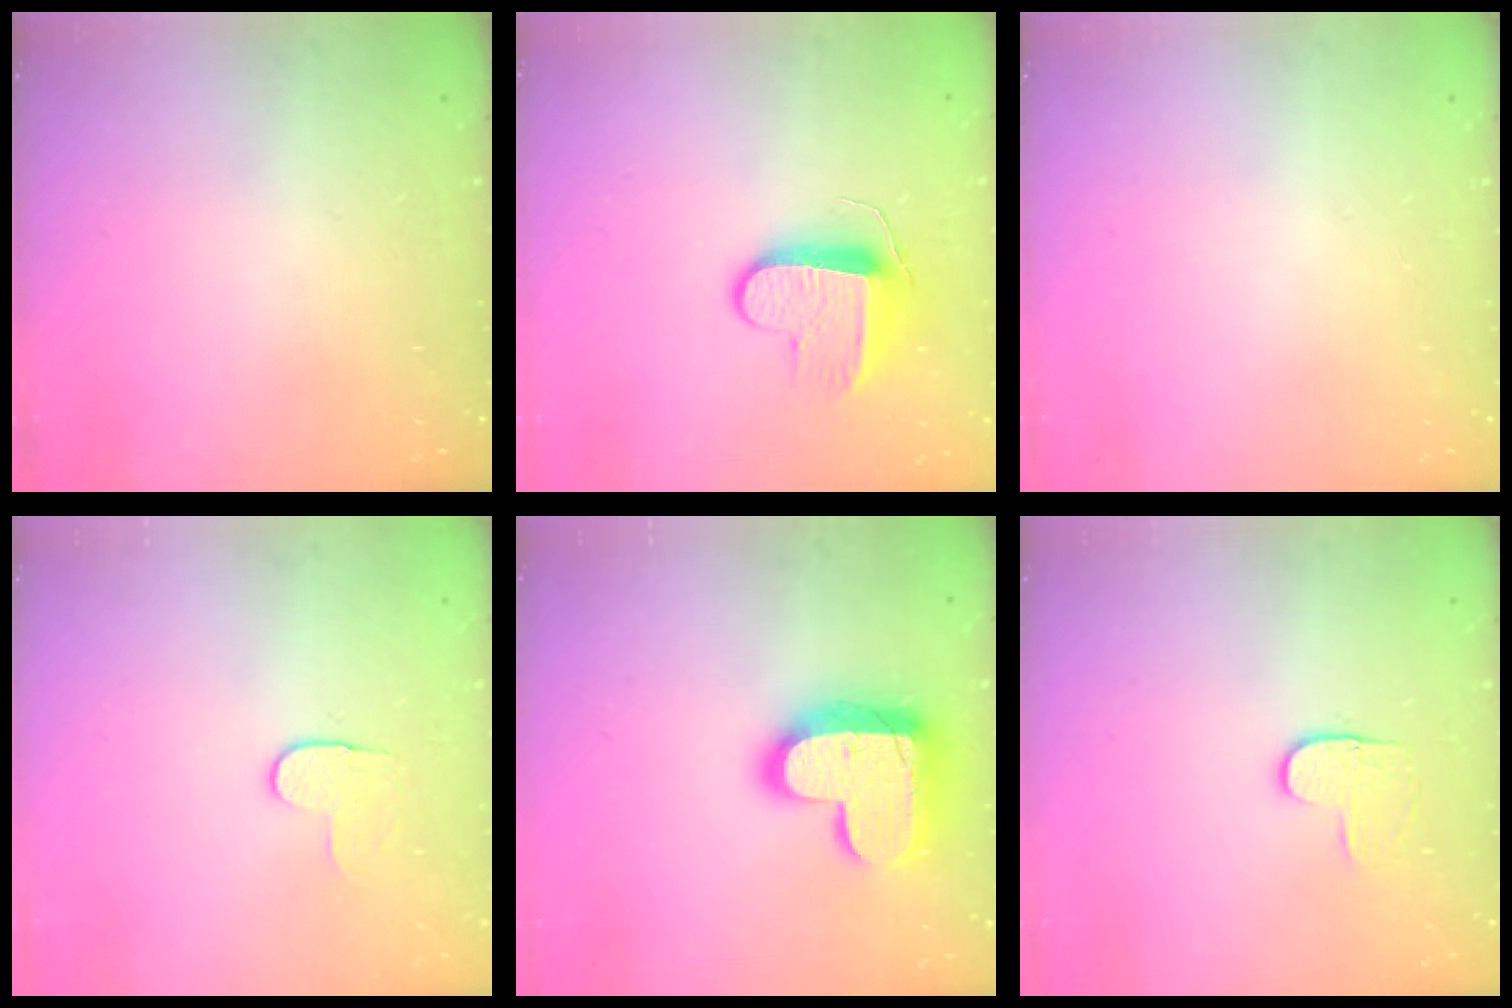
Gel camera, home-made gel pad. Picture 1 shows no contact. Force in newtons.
{"total": 9.1, "press": 9.1, "slide": 0.3}
{"total": 0.0}
{"total": 4.0, "press": 4.0, "slide": 0.5}
{"total": 18.0, "press": 18.0, "slide": 1.3}
{"total": 4.0, "press": 4.0, "slide": 0.4}